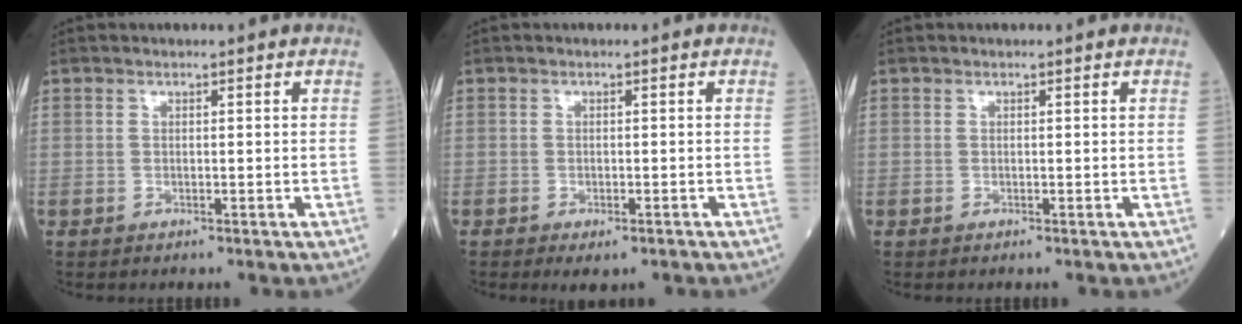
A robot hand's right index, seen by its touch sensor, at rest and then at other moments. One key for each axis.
{"total": 2.1, "fx": -1.4, "fy": 0.8, "fz": 1.5, "tx": -0.019, "ty": -0.003, "tz": -0.012}
{"total": 0.0}